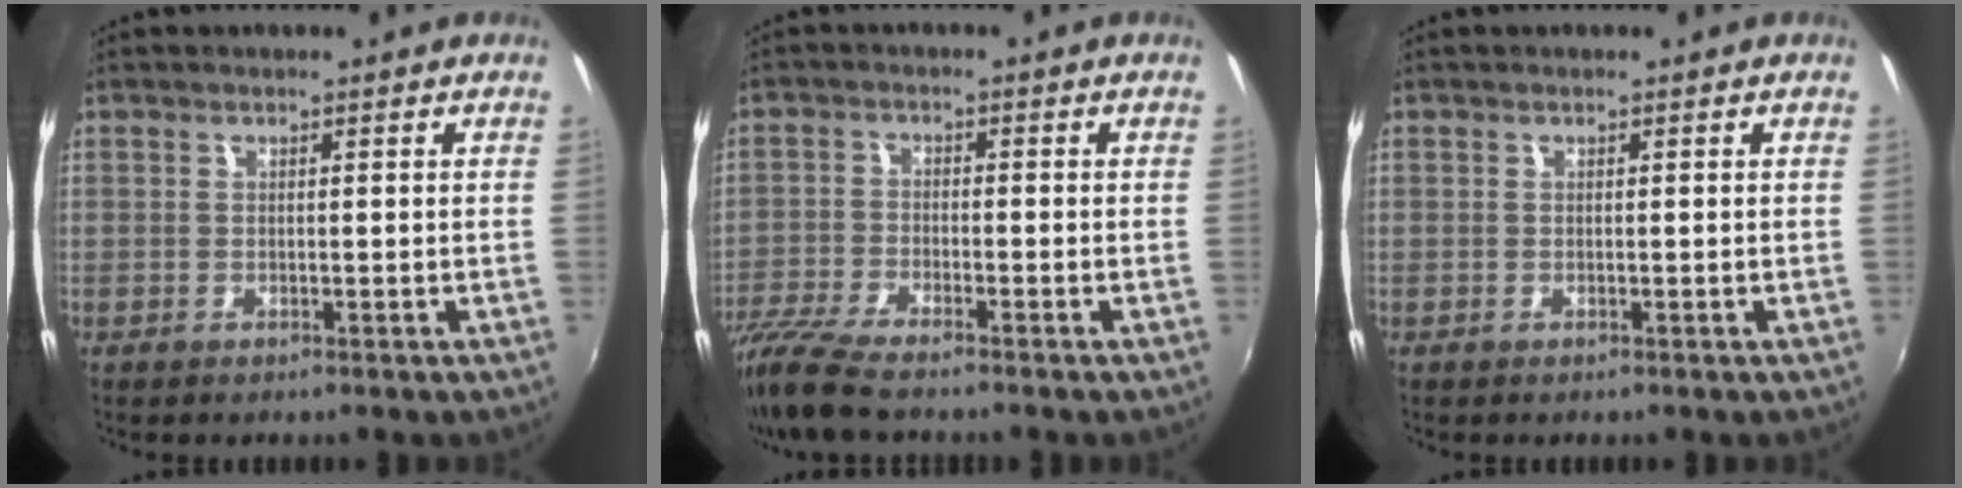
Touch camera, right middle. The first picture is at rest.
{"total": 9.1, "force": [-7.8, 1.1, 4.6], "torque": [-0.117, -0.026, -0.154]}
{"total": 0.0}